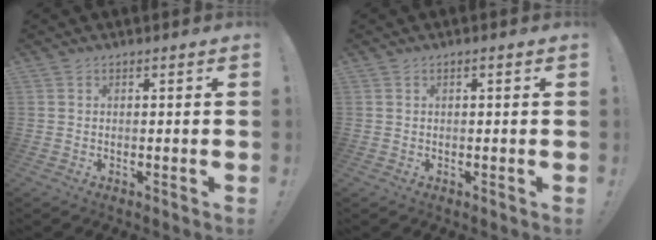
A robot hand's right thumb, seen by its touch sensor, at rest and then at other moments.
{"total": 0.8, "force": [0.1, 0.0, 0.8], "torque": [-0.008, -0.003, -0.002]}